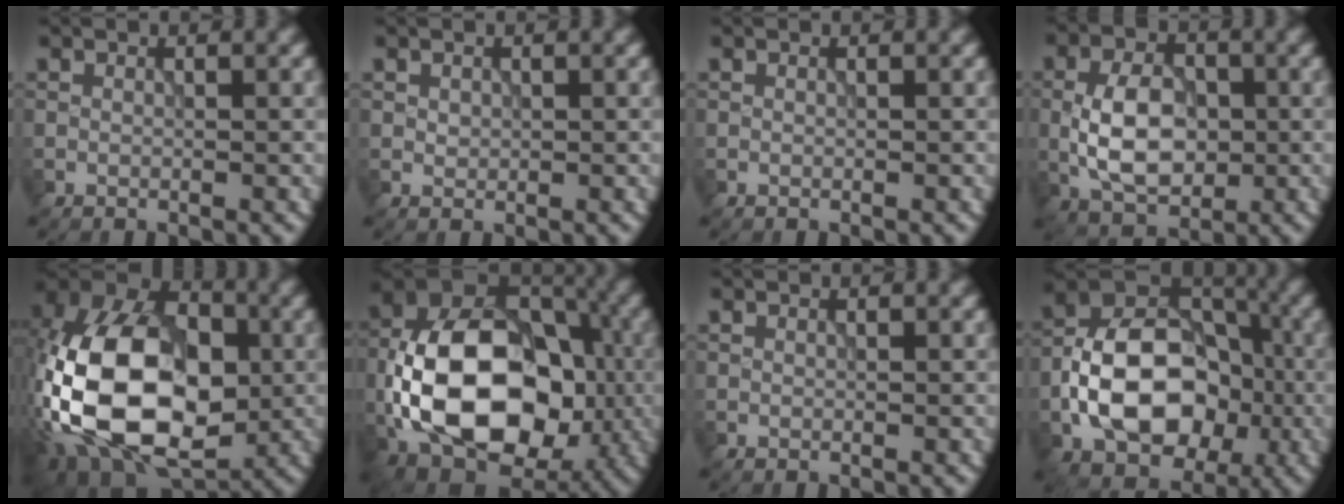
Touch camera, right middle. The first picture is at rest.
{"total": 0.7, "force": [0.3, 0.6, 0.2], "torque": [-0.004, -0.002, 0.006]}
{"total": 0.0}
{"total": 6.2, "force": [-0.9, 3.8, 4.8], "torque": [-0.089, 0.001, -0.019]}
{"total": 17.8, "force": [-2.4, 11.4, 13.4], "torque": [-0.252, 0.015, -0.058]}
{"total": 16.6, "force": [-3.2, 11.0, 12.0], "torque": [-0.216, 0.008, -0.073]}
{"total": 0.0}
{"total": 12.1, "force": [-2.9, 8.4, 8.2], "torque": [-0.143, 0.008, -0.062]}